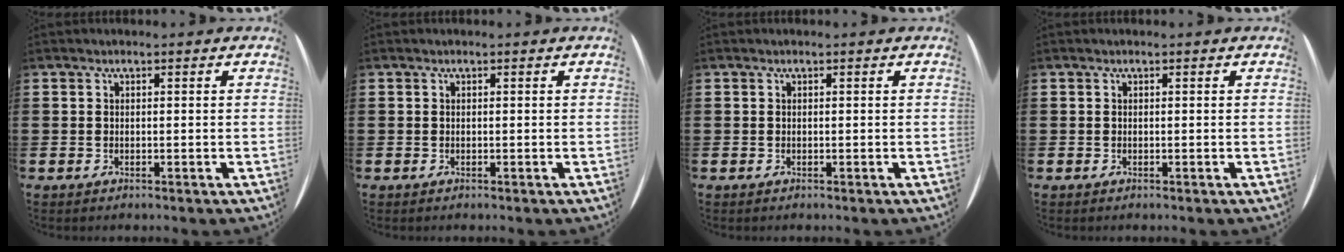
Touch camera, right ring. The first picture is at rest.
{"total": 0.0}
{"total": 0.0}
{"total": 0.0}